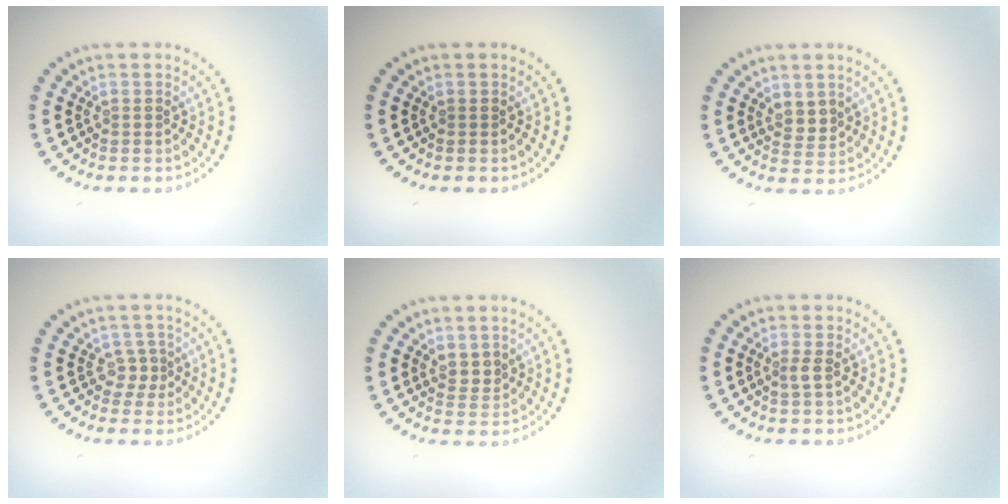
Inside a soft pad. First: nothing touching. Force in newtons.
{"total": 0.0}
{"total": 1.7, "press": 1.3, "slide": 1.0}
{"total": 1.5, "press": 1.0, "slide": 1.1}
{"total": 1.6, "press": 1.3, "slide": 1.0}
{"total": 0.9, "press": 0.6, "slide": 0.7}